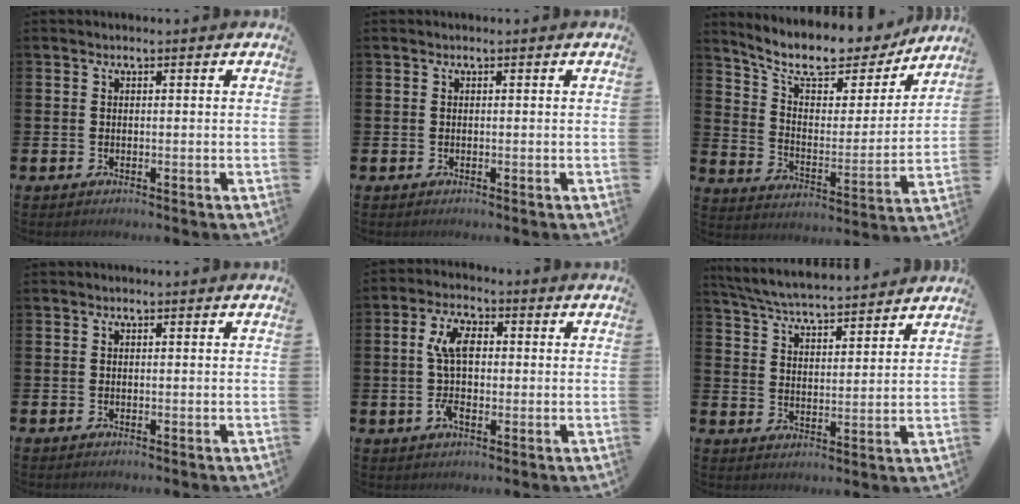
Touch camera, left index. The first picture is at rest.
{"total": 0.0}
{"total": 10.5, "force": [9.1, 3.3, 4.0], "torque": [-0.112, -0.062, 0.156]}
{"total": 0.0}
{"total": 7.2, "force": [0.5, 3.6, 6.2], "torque": [-0.114, 0.002, 0.003]}
{"total": 5.7, "force": [5.6, 0.1, 1.0], "torque": [-0.047, -0.039, 0.098]}